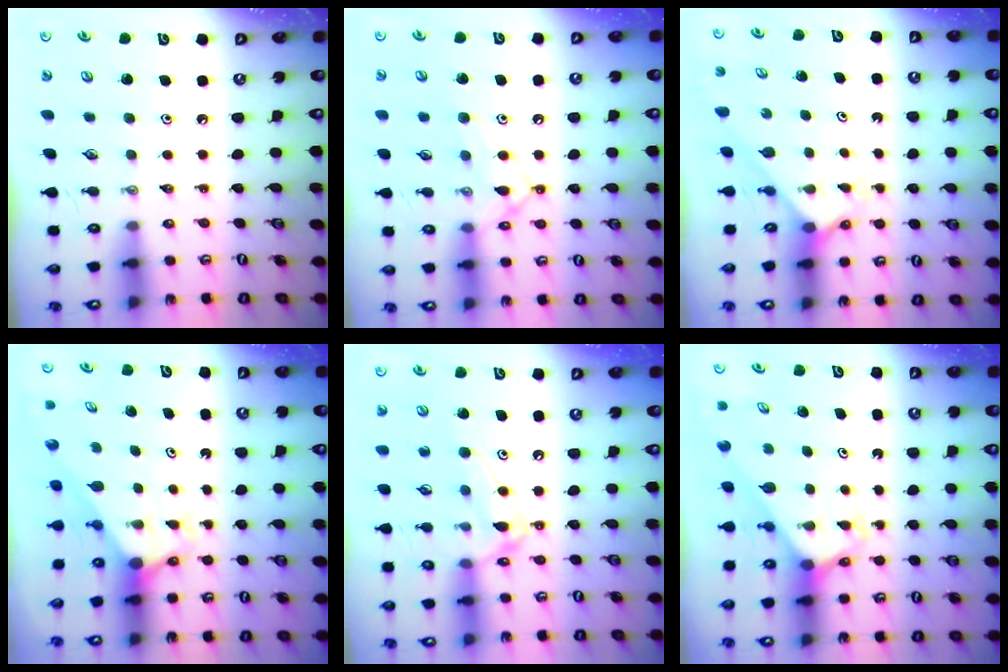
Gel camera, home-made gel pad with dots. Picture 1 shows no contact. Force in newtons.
{"total": 12.1, "press": 12.0, "slide": 0.9}
{"total": 2.3, "press": 2.3, "slide": 0.2}
{"total": 2.8, "press": 2.8, "slide": 0.1}
{"total": 12.8, "press": 12.7, "slide": 0.8}
{"total": 2.7, "press": 2.7, "slide": 0.2}